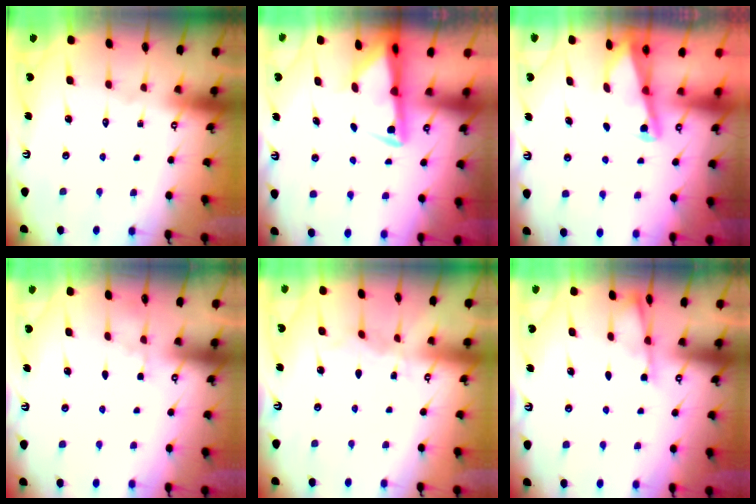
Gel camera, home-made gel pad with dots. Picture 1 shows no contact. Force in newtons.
{"total": 3.2, "press": 3.1, "slide": 0.7}
{"total": 2.0, "press": 2.0, "slide": 0.4}
{"total": 2.1, "press": 2.1, "slide": 0.4}
{"total": 3.7, "press": 3.7, "slide": 0.5}
{"total": 3.4, "press": 3.4, "slide": 0.4}